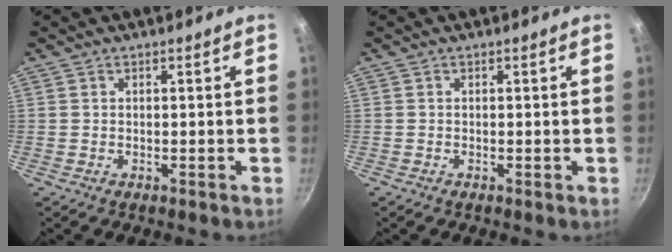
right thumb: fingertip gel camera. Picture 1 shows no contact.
{"total": 0.0}